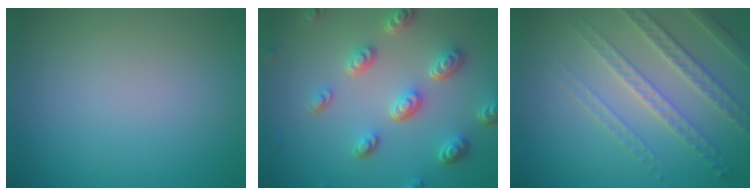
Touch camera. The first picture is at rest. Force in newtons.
{"total": 5.3, "press": 3.9, "slide": 3.6}
{"total": 4.5, "press": 3.6, "slide": 2.7}